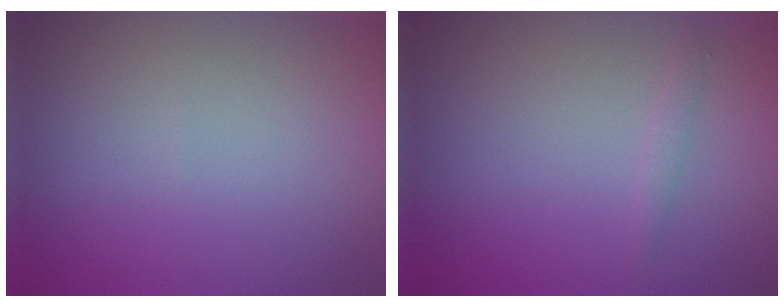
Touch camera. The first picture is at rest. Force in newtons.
{"total": 0.8, "press": 0.8, "slide": 0.1}